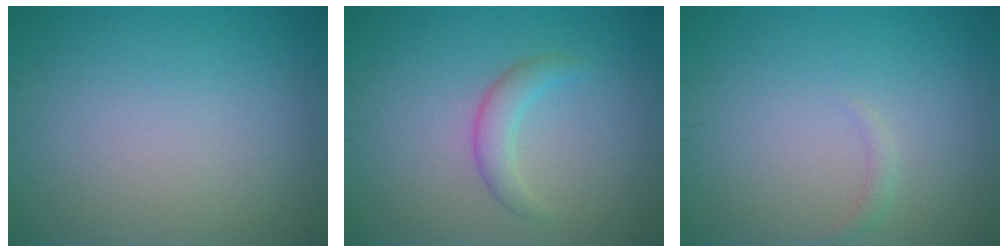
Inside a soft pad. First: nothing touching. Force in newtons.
{"total": 2.1, "press": 2.1, "slide": 0.2}
{"total": 0.8, "press": 0.8, "slide": 0.0}